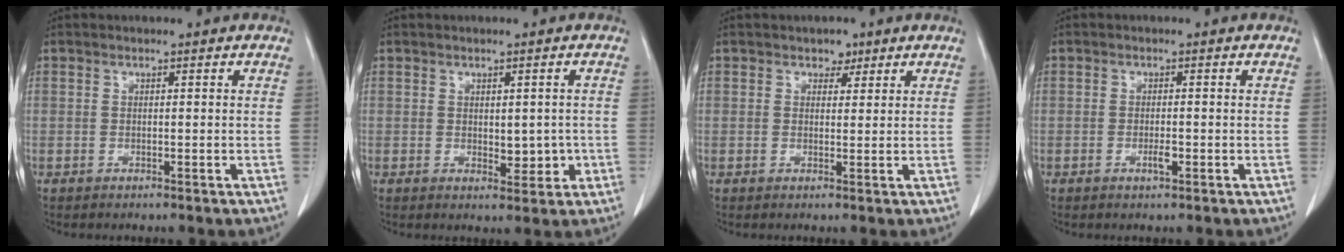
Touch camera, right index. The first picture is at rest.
{"total": 3.7, "force": [-0.4, 2.0, 3.0], "torque": [-0.033, -0.003, 0.004]}
{"total": 1.9, "force": [1.2, 1.4, 0.6], "torque": [-0.002, 0.000, 0.013]}
{"total": 1.7, "force": [-0.7, 0.3, 1.5], "torque": [-0.028, -0.001, -0.010]}